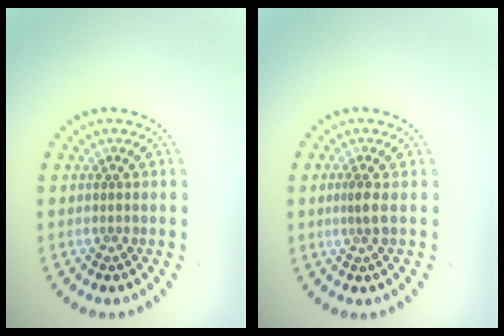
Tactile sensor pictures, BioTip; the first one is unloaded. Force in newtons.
{"total": 1.1, "press": 0.8, "slide": 0.8}